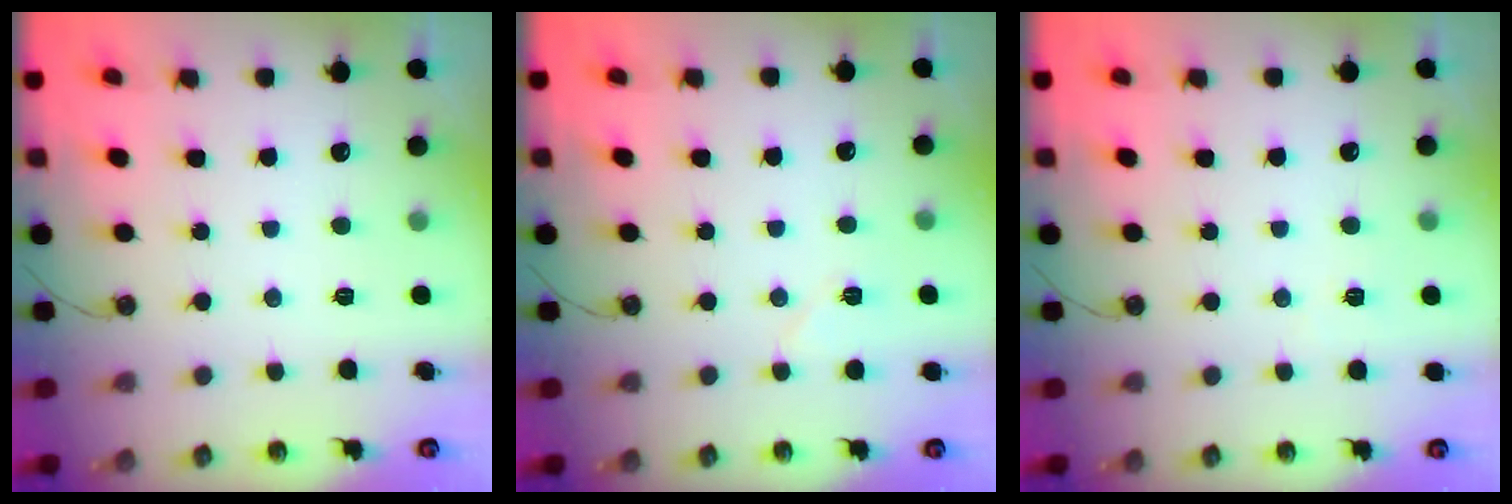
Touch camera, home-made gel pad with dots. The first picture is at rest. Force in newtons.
{"total": 5.7, "press": 5.1, "slide": 2.4}
{"total": 2.8, "press": 2.0, "slide": 2.0}